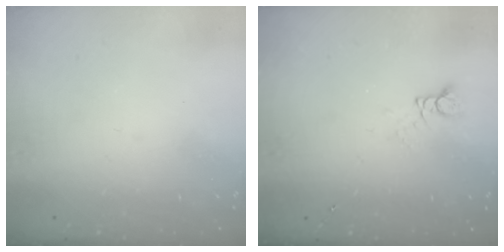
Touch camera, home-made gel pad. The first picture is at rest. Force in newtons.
{"total": 2.4, "press": 2.4, "slide": 0.3}